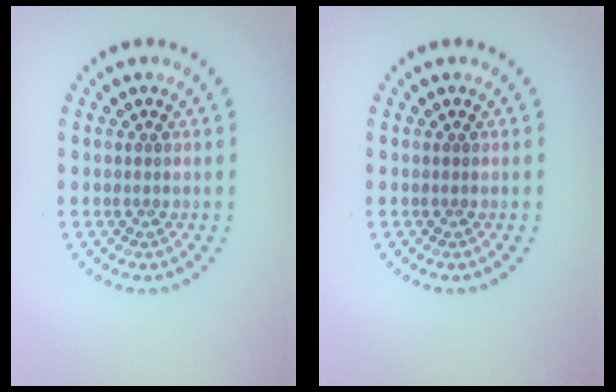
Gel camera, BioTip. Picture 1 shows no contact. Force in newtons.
{"total": 0.0}